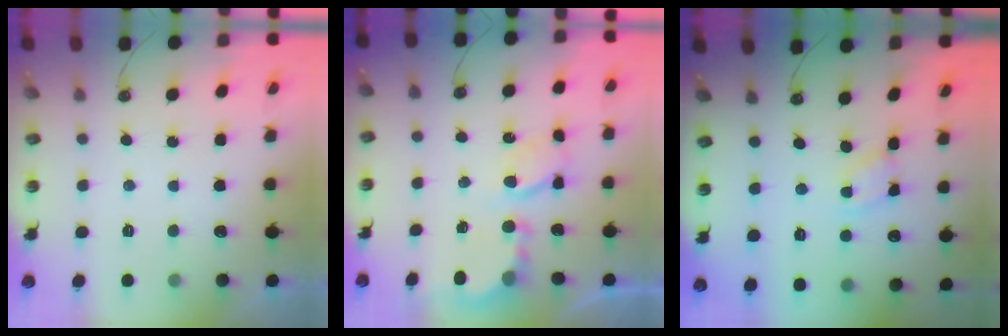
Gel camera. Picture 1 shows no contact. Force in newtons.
{"total": 5.8, "press": 5.8, "slide": 0.3}
{"total": 2.7, "press": 2.7, "slide": 0.4}